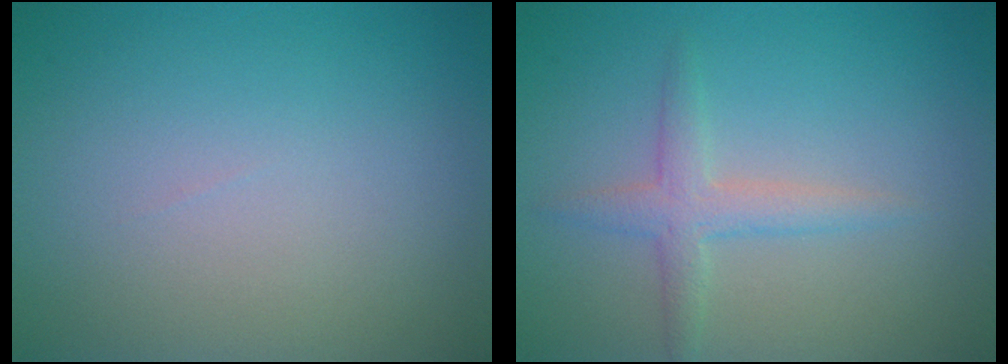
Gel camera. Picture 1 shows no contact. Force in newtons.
{"total": 2.4, "press": 2.4, "slide": 0.0}